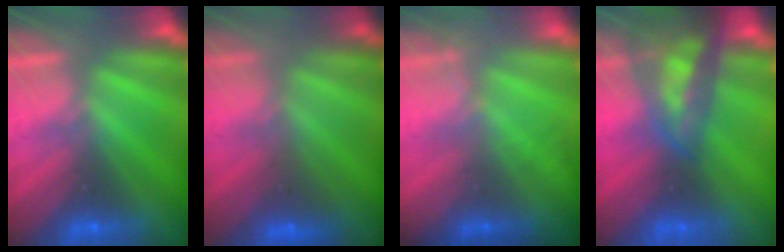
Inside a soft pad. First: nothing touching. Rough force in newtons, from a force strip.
{"total": 2.5}
{"total": 1.7}
{"total": 7.4}